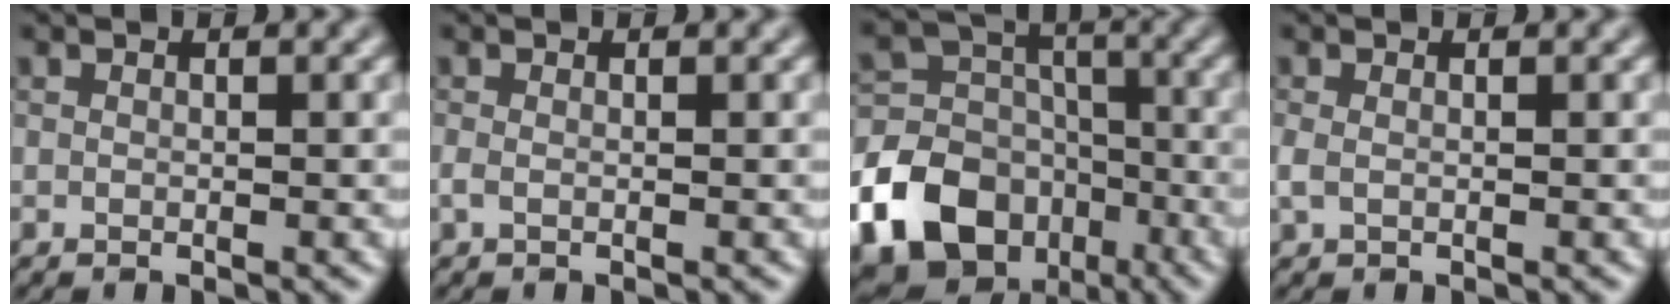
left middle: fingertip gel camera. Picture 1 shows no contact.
{"total": 0.7, "force": [-0.2, 0.2, 0.6], "torque": [-0.015, -0.002, -0.006]}
{"total": 22.4, "force": [-11.5, 17.9, 6.9], "torque": [-0.164, -0.067, -0.202]}
{"total": 0.9, "force": [-0.1, 0.5, 0.7], "torque": [-0.021, -0.001, -0.004]}